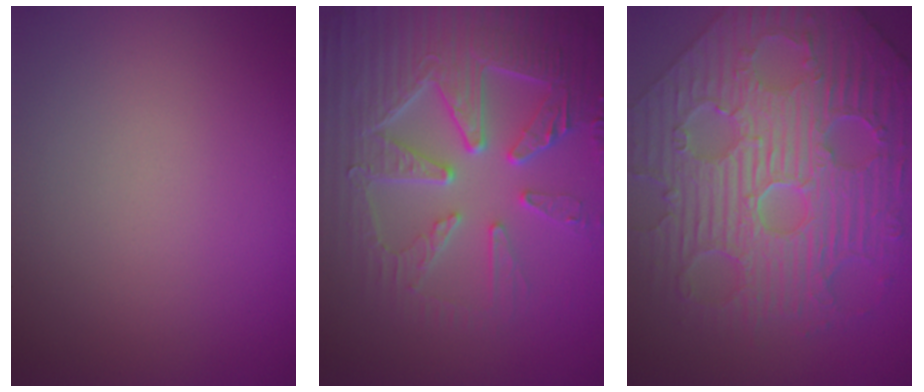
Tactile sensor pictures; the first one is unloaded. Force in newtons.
{"total": 8.2, "press": 6.4, "slide": 5.1}
{"total": 11.7, "press": 8.0, "slide": 8.6}